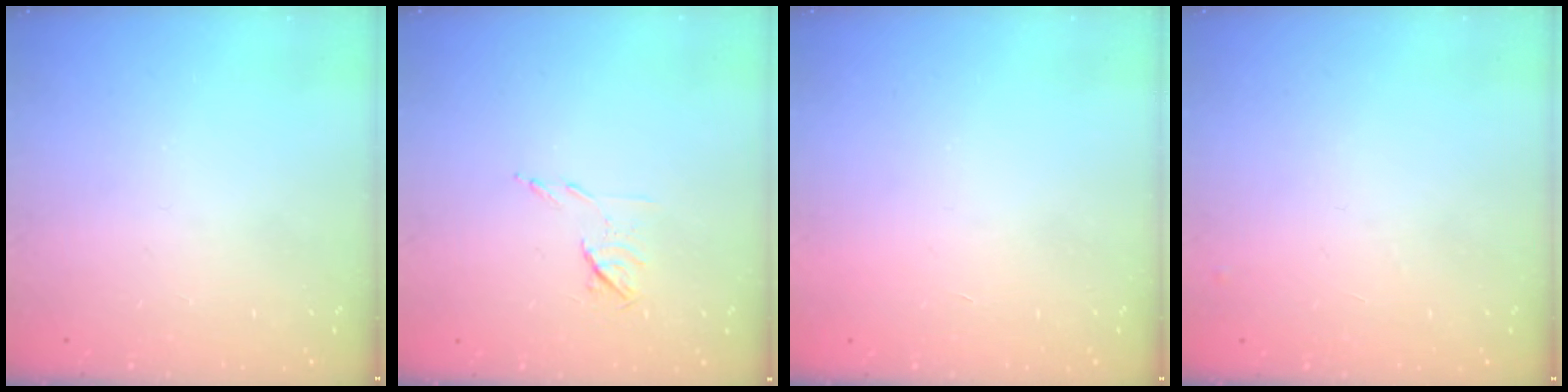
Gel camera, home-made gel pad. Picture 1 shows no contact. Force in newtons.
{"total": 6.4, "press": 6.3, "slide": 0.9}
{"total": 1.5, "press": 1.5, "slide": 0.1}
{"total": 4.5, "press": 4.4, "slide": 0.6}